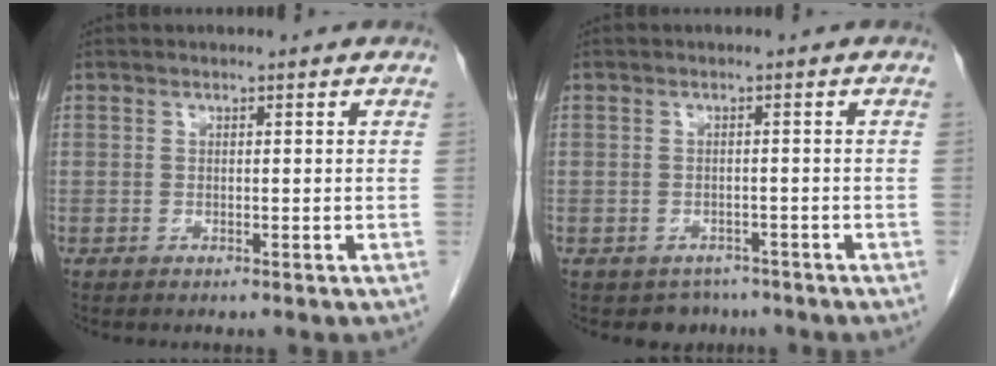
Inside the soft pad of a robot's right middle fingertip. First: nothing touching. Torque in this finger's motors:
{"motor_torque": [0.10, -0.09, 0.00, 0.00]}